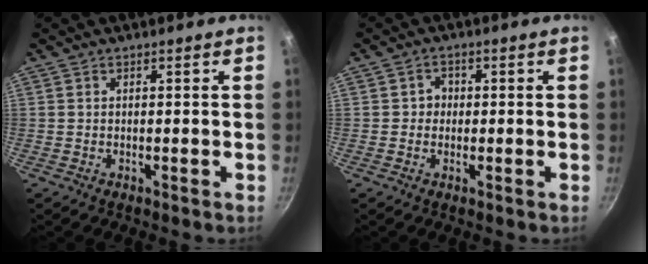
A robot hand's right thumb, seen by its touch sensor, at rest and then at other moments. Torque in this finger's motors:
{"motor_torque": [-0.28, 0.38, 0.44, -0.04, 0.00]}